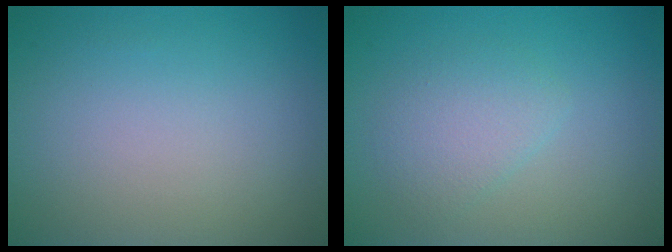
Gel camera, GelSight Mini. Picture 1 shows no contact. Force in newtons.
{"total": 2.4, "press": 2.4, "slide": 0.1}